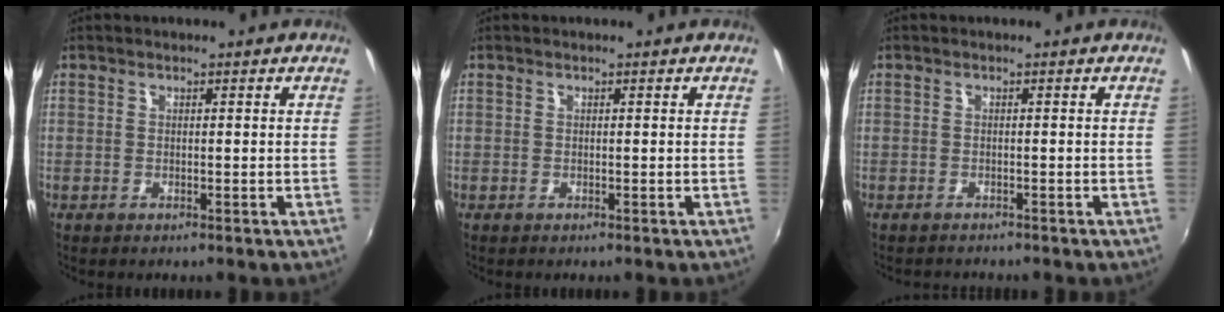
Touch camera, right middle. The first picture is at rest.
{"total": 0.0}
{"total": 1.8, "force": [-1.8, 0.3, 0.3], "torque": [-0.012, -0.008, -0.028]}